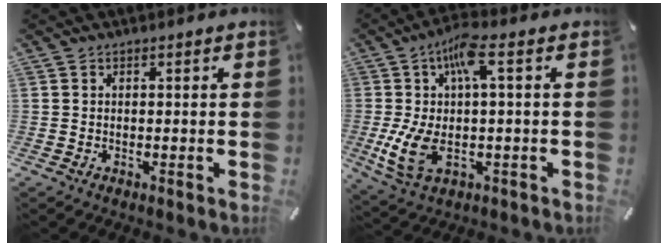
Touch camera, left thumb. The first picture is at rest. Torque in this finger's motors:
{"motor_torque": [1.84, 3.06, 1.72, 0.41, 0.25]}